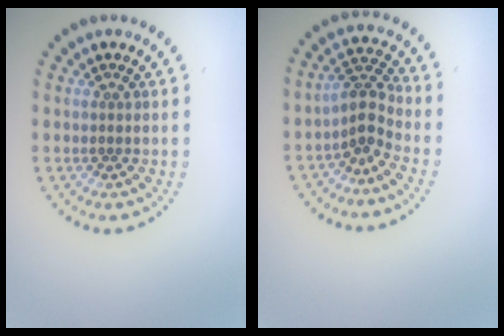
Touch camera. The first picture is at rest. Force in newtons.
{"total": 2.5, "press": 1.9, "slide": 1.7}